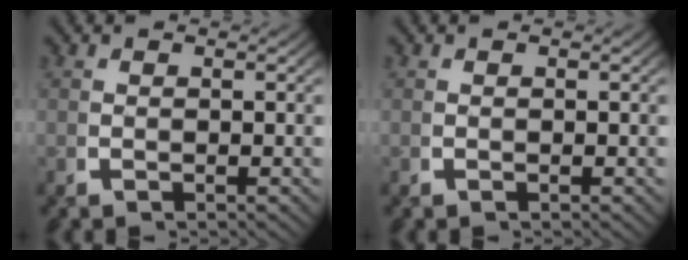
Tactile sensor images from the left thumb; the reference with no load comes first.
{"total": 0.0}